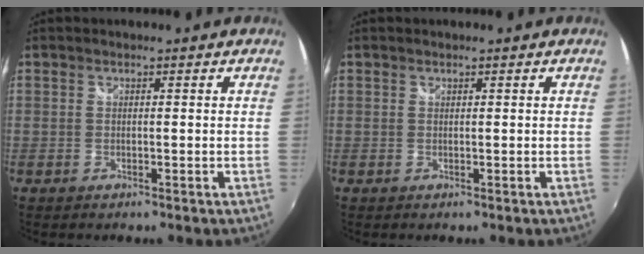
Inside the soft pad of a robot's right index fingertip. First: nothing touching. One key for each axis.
{"total": 0.0}